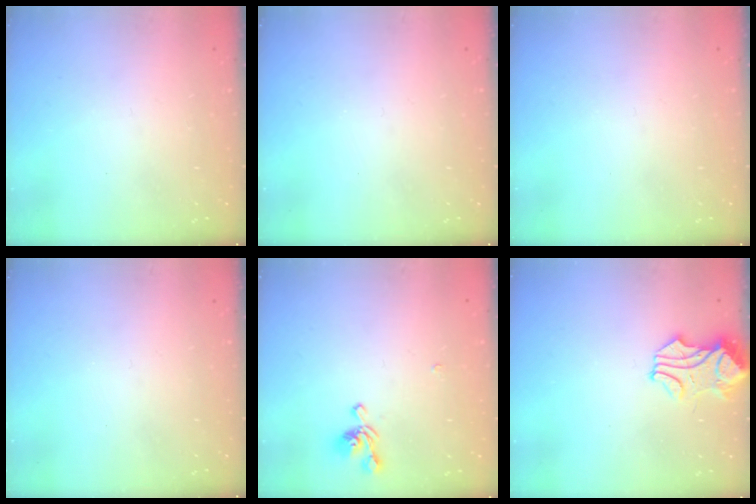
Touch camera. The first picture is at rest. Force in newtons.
{"total": 0.0}
{"total": 0.0}
{"total": 0.0}
{"total": 1.6, "press": 1.3, "slide": 0.9}
{"total": 1.6, "press": 1.4, "slide": 0.8}